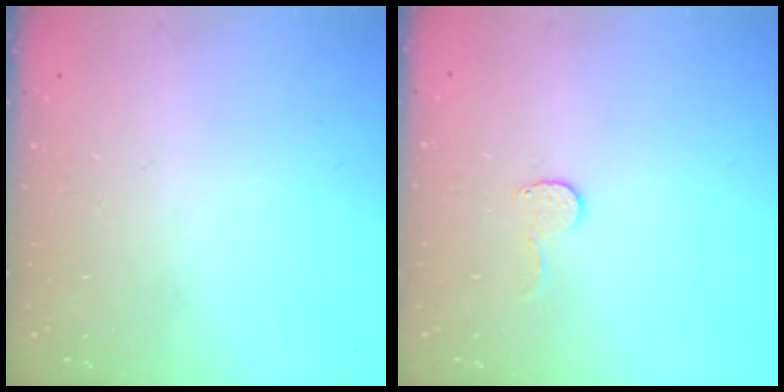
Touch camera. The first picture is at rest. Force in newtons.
{"total": 4.6, "press": 4.6, "slide": 0.4}